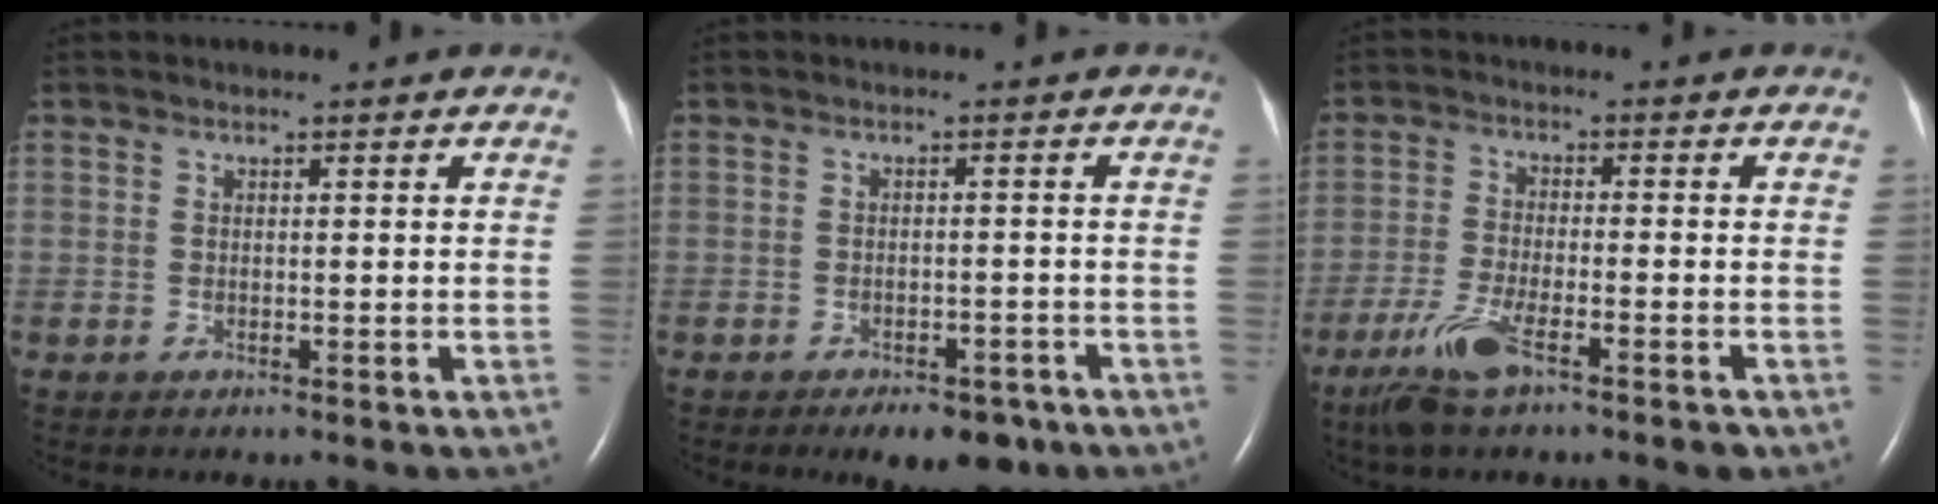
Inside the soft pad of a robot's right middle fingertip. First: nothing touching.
{"total": 6.5, "force": [-4.7, 3.0, 3.3], "torque": [-0.036, 0.005, -0.060]}
{"total": 8.0, "force": [-5.2, 1.2, 5.9], "torque": [-0.124, -0.018, -0.095]}